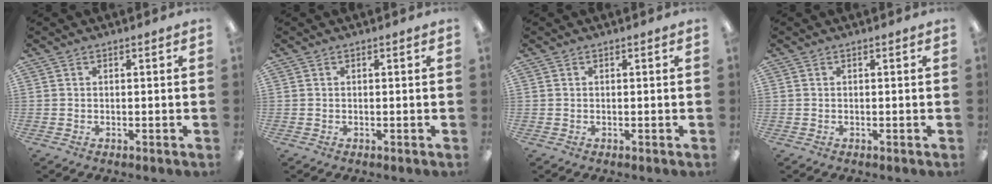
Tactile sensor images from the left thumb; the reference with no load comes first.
{"total": 0.0}
{"total": 0.0}
{"total": 0.0}